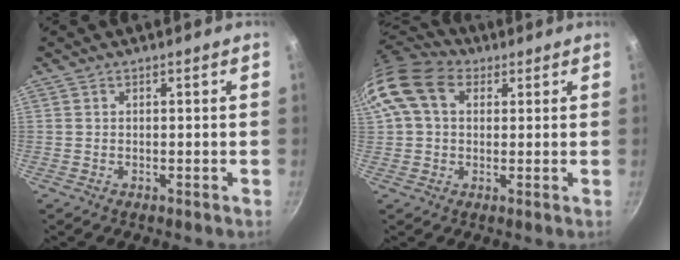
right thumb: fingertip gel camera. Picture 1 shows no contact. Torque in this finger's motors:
{"motor_torque": [0.76, 1.94, 0.73, -0.58, 0.16]}